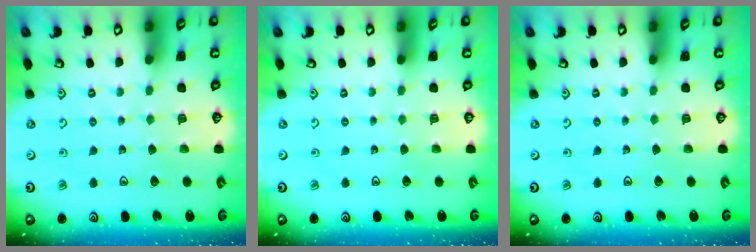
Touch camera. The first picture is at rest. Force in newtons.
{"total": 0.0}
{"total": 0.0}